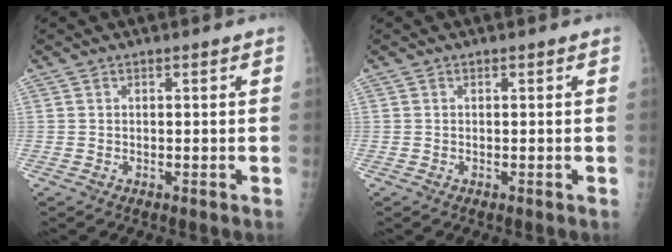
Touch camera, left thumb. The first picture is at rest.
{"total": 0.0}